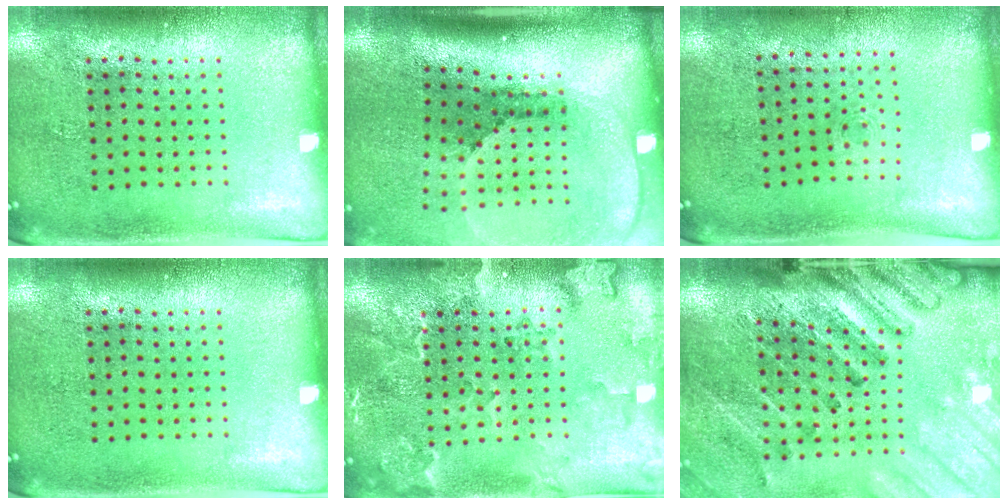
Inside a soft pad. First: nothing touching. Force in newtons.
{"total": 2.5, "press": 1.7, "slide": 1.8}
{"total": 0.5, "press": 0.3, "slide": 0.4}
{"total": 0.0}
{"total": 2.4, "press": 2.2, "slide": 1.0}
{"total": 3.0, "press": 2.9, "slide": 0.8}